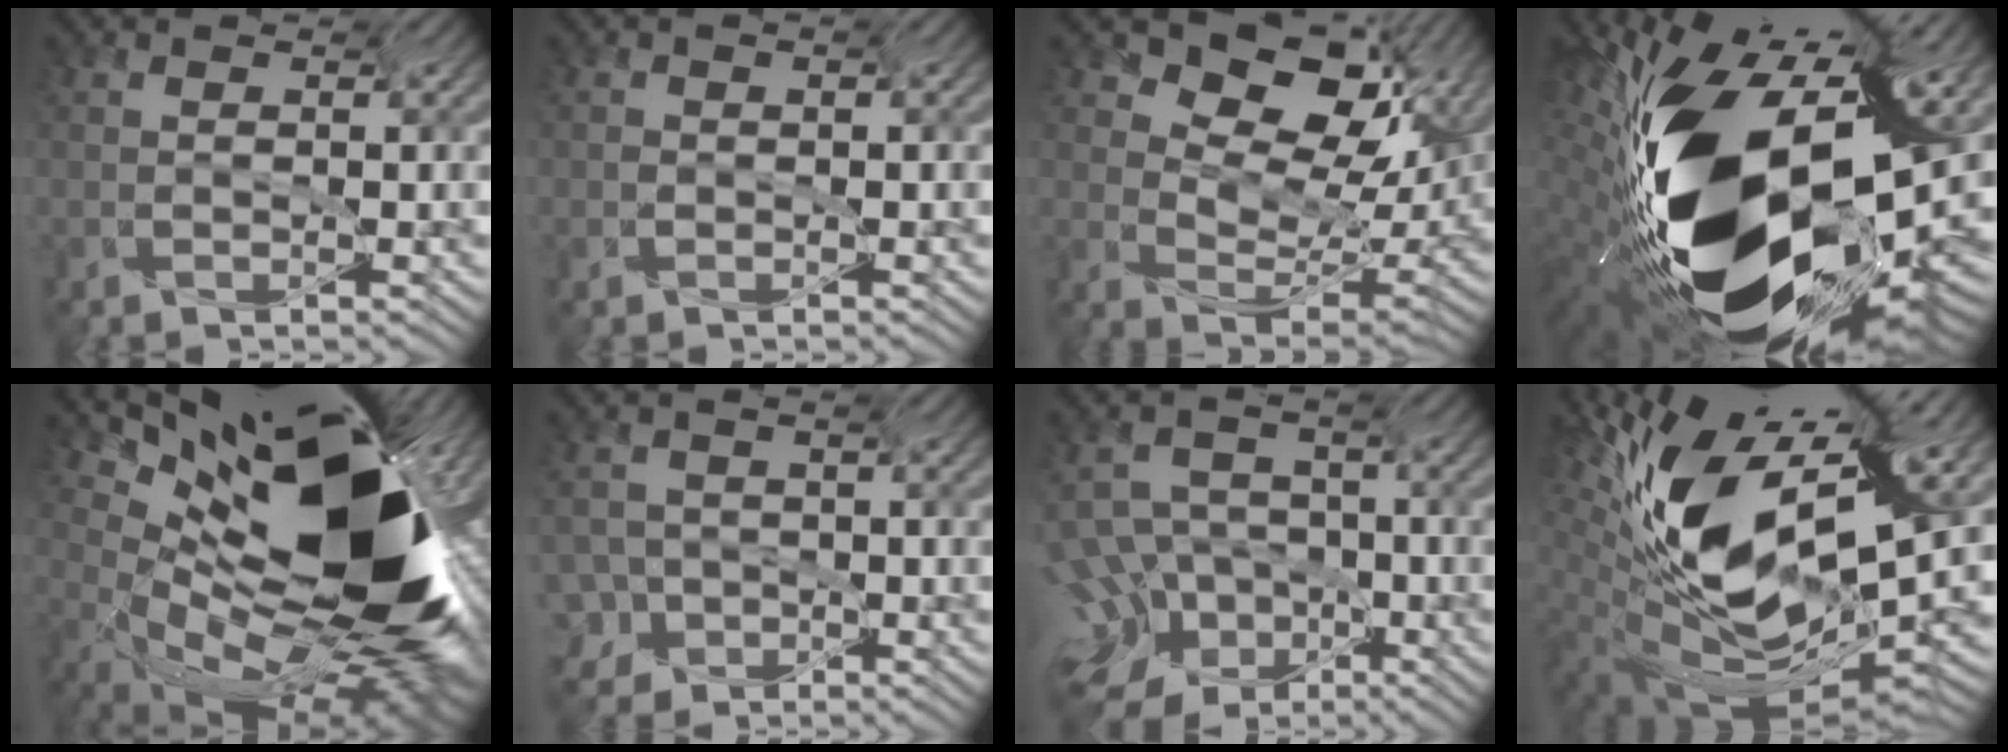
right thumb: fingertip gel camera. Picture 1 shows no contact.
{"total": 1.3, "force": [-1.1, 0.0, -0.7], "torque": [0.008, -0.001, -0.022]}
{"total": 8.6, "force": [2.2, 5.1, 6.6], "torque": [-0.115, 0.018, 0.049]}
{"total": 18.2, "force": [-4.3, 9.4, 15.0], "torque": [-0.284, -0.062, -0.066]}
{"total": 16.2, "force": [0.4, 7.6, 14.3], "torque": [-0.214, 0.010, 0.027]}
{"total": 3.8, "force": [-1.7, 3.4, 0.0], "torque": [-0.042, 0.000, -0.023]}
{"total": 10.2, "force": [-4.2, 7.7, 5.2], "torque": [-0.142, -0.002, -0.038]}
{"total": 13.6, "force": [1.9, 7.5, 11.1], "torque": [-0.211, 0.003, 0.055]}